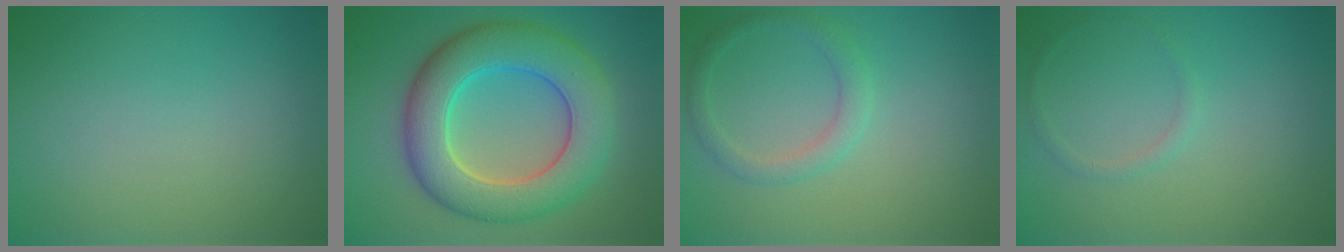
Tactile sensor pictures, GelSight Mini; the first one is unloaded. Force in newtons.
{"total": 9.0, "press": 9.0, "slide": 0.5}
{"total": 2.0, "press": 2.0, "slide": 0.1}
{"total": 0.8, "press": 0.8, "slide": 0.1}